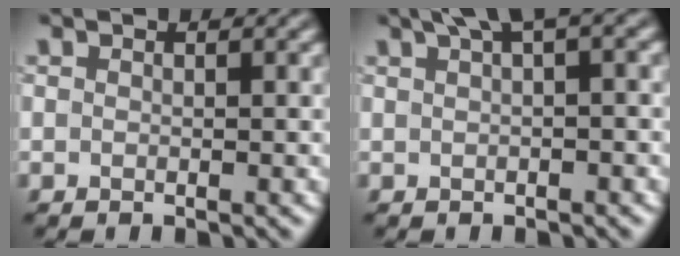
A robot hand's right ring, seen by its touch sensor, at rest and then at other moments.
{"total": 2.9, "force": [1.5, 0.3, 2.5], "torque": [-0.030, 0.014, 0.020]}